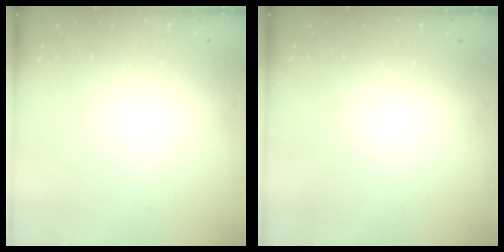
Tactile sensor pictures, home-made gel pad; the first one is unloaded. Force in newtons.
{"total": 0.0}